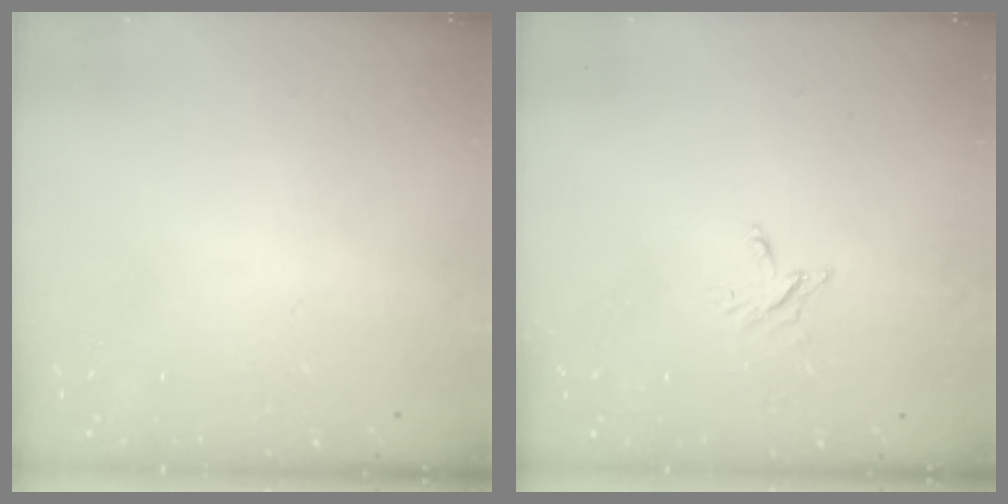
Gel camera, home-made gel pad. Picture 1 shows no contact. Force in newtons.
{"total": 2.4, "press": 2.4, "slide": 0.2}